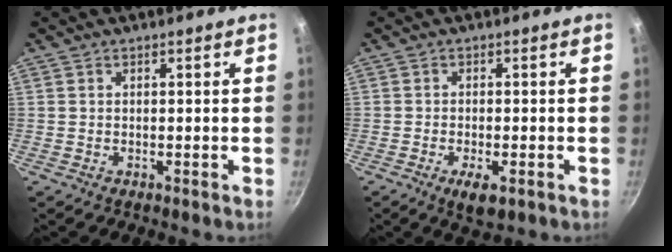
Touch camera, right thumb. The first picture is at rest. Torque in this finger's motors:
{"motor_torque": [-0.21, 0.32, -0.10, 0.01, 0.11]}